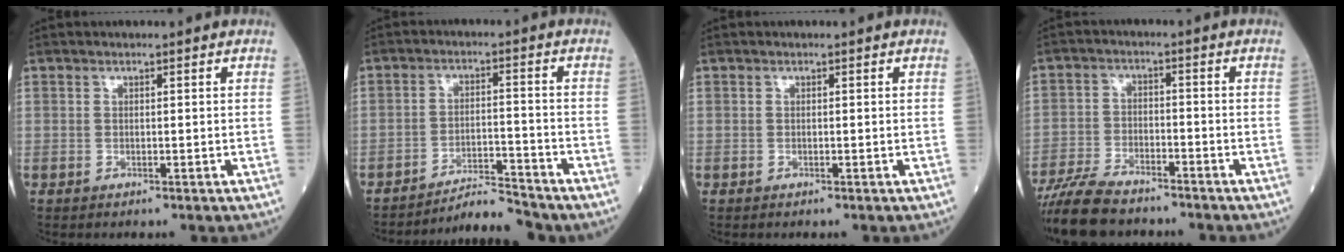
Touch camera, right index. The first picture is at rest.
{"total": 7.1, "force": [-7.0, 0.1, 0.8], "torque": [-0.021, 0.007, -0.120]}
{"total": 0.0}
{"total": 10.9, "force": [-9.2, 3.5, 4.7], "torque": [-0.099, -0.020, -0.161]}